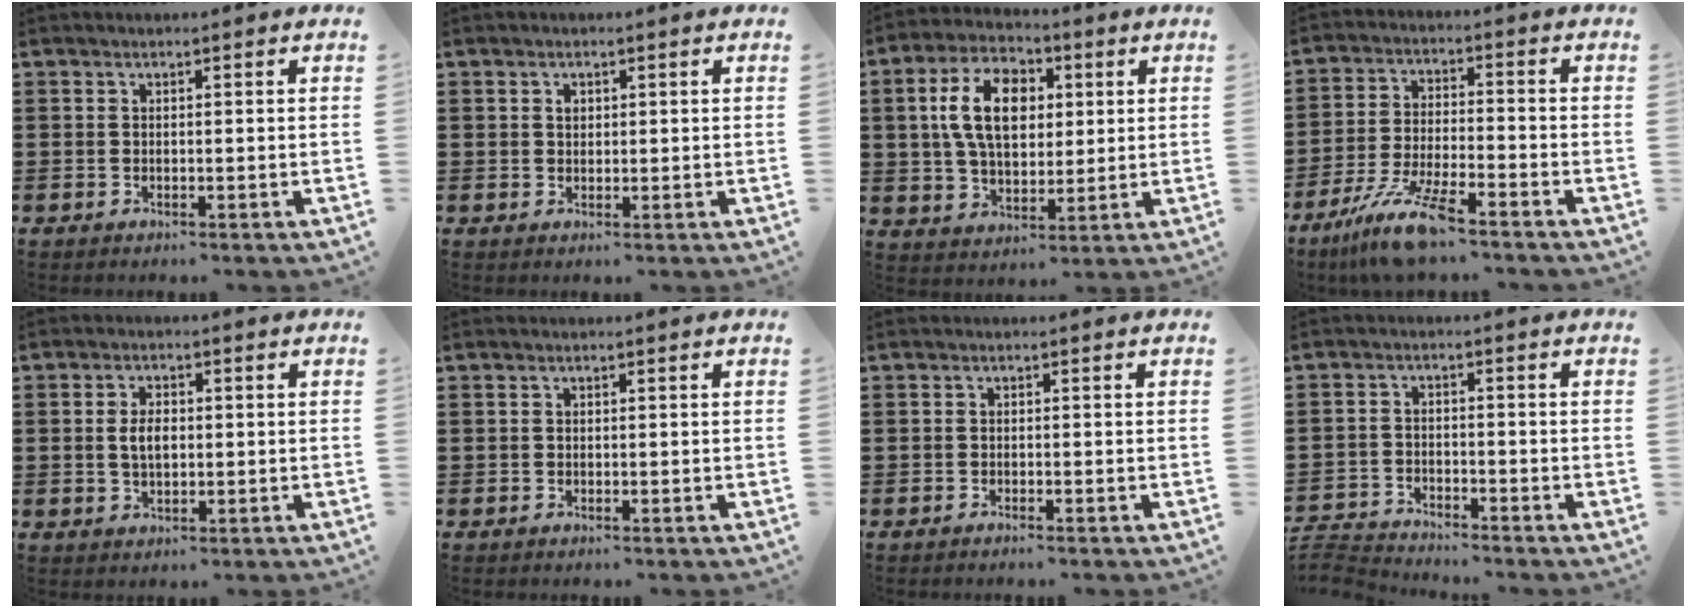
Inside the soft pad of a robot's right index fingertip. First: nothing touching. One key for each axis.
{"total": 1.1, "fx": 0.5, "fy": 0.8, "fz": 0.6, "tx": -0.013, "ty": 0.004, "tz": 0.009}
{"total": 10.9, "fx": 2.2, "fy": 6.6, "fz": 8.4, "tx": -0.185, "ty": 0.013, "tz": 0.034}
{"total": 9.7, "fx": -7.5, "fy": 0.9, "fz": 6.1, "tx": -0.137, "ty": -0.004, "tz": -0.147}
{"total": 3.6, "fx": 0.1, "fy": 2.0, "fz": 3.0, "tx": -0.068, "ty": 0.005, "tz": -0.002}
{"total": 0.0}
{"total": 0.6, "fx": -0.6, "fy": 0.0, "fz": 0.2, "tx": -0.006, "ty": -0.002, "tz": -0.012}
{"total": 3.3, "fx": -3.2, "fy": 0.3, "fz": 0.0, "tx": -0.014, "ty": -0.001, "tz": -0.073}